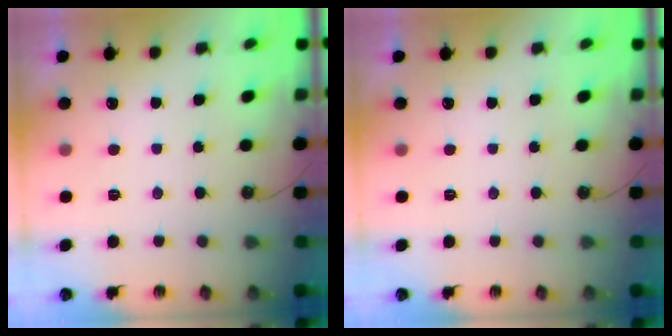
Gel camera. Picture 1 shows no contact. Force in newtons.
{"total": 0.0}